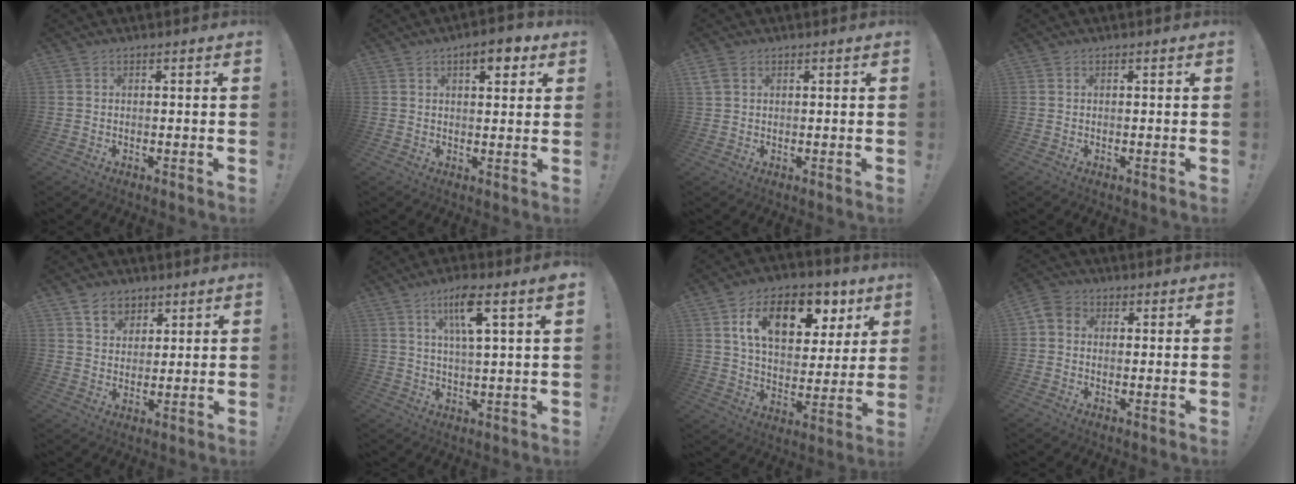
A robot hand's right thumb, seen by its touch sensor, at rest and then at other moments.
{"total": 6.7, "force": [3.5, 2.9, 5.0], "torque": [-0.056, -0.010, 0.054]}
{"total": 3.1, "force": [1.6, 2.0, 1.8], "torque": [-0.041, 0.004, 0.035]}
{"total": 0.0}
{"total": 7.6, "force": [4.7, 5.7, 1.7], "torque": [-0.023, -0.027, 0.091]}
{"total": 10.0, "force": [4.7, 1.6, 8.6], "torque": [-0.141, -0.008, 0.073]}
{"total": 17.0, "force": [8.2, 10.0, 11.1], "torque": [-0.162, -0.036, 0.139]}
{"total": 4.6, "force": [0.4, 3.9, 2.4], "torque": [-0.048, 0.007, 0.009]}